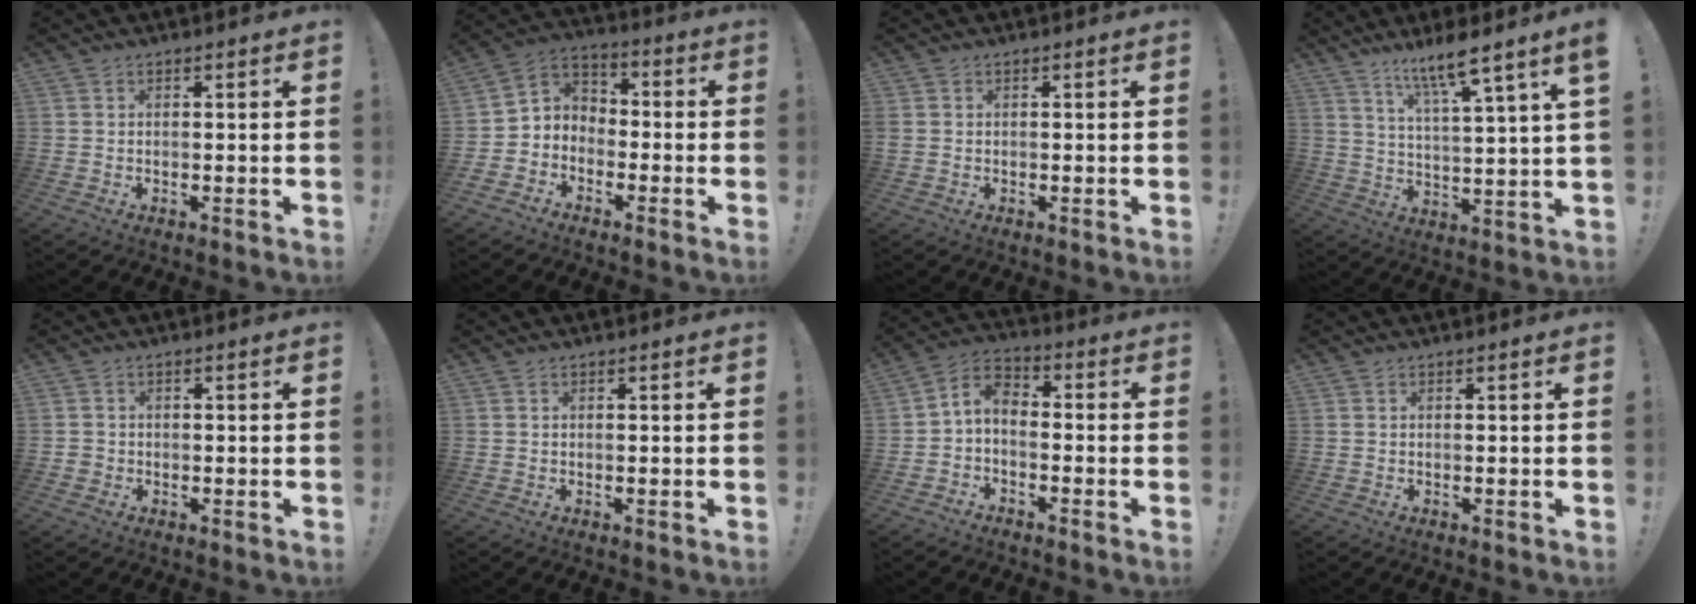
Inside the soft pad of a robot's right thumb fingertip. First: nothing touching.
{"total": 6.1, "force": [-3.9, 4.7, 0.5], "torque": [-0.017, 0.019, -0.070]}
{"total": 0.8, "force": [-0.1, 0.7, 0.3], "torque": [-0.012, 0.007, 0.000]}
{"total": 10.5, "force": [7.5, 0.0, 7.4], "torque": [-0.116, -0.047, 0.116]}
{"total": 1.6, "force": [-0.6, 1.4, 0.4], "torque": [-0.010, 0.007, -0.010]}
{"total": 0.0}
{"total": 5.2, "force": [-2.1, 3.2, 3.6], "torque": [-0.076, 0.009, -0.038]}
{"total": 0.0}